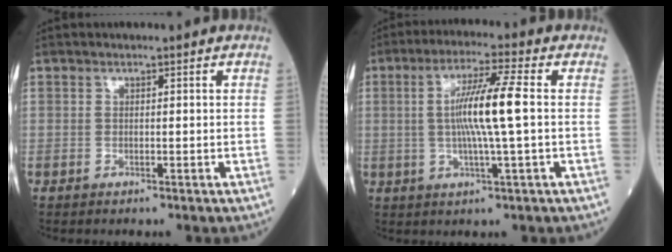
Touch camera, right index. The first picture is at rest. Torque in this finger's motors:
{"motor_torque": [1.60, 0.13, 0.52, 0.17]}